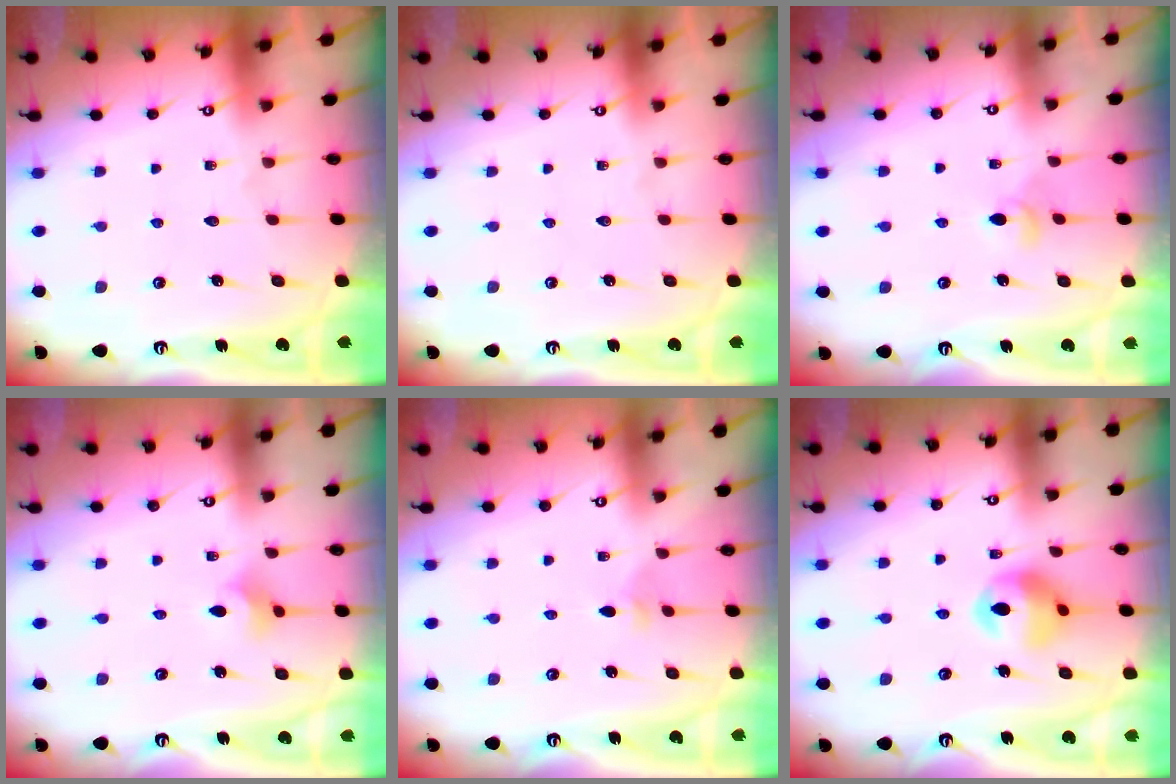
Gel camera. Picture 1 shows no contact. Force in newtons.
{"total": 0.0}
{"total": 3.9, "press": 3.8, "slide": 0.8}
{"total": 3.8, "press": 3.7, "slide": 0.7}
{"total": 2.0, "press": 2.0, "slide": 0.5}
{"total": 12.5, "press": 11.9, "slide": 3.8}